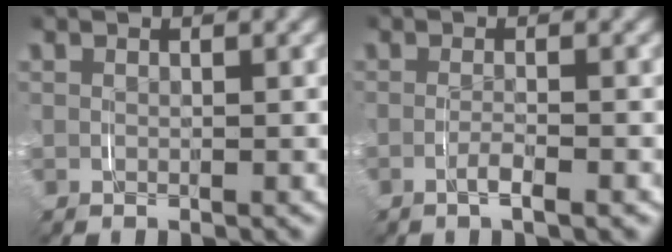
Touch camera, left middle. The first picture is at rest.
{"total": 1.6, "force": [-1.1, -0.2, 1.1], "torque": [-0.027, -0.006, -0.019]}